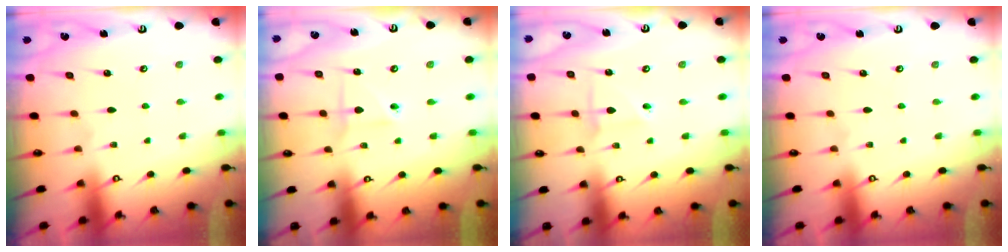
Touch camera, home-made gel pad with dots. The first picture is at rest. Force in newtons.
{"total": 2.1, "press": 2.1, "slide": 0.6}
{"total": 2.7, "press": 2.6, "slide": 0.3}
{"total": 0.0}